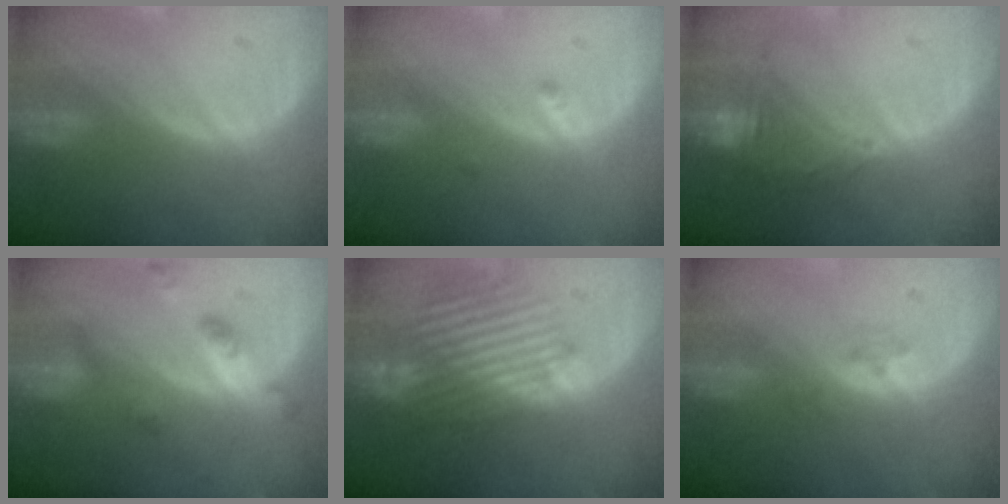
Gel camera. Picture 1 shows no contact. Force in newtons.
{"total": 1.6, "press": 1.3, "slide": 0.8}
{"total": 8.1, "press": 6.9, "slide": 4.1}
{"total": 6.0, "press": 5.2, "slide": 2.8}
{"total": 10.3, "press": 9.3, "slide": 4.4}
{"total": 2.1, "press": 1.8, "slide": 1.2}